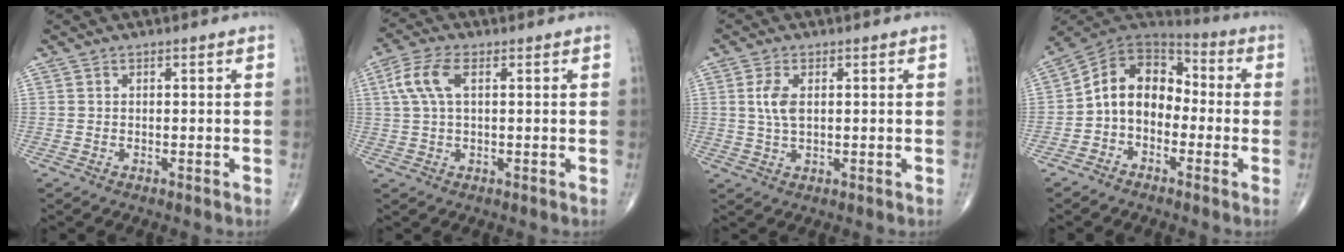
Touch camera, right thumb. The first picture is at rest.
{"total": 6.8, "force": [1.9, 3.1, 5.8], "torque": [-0.140, 0.018, 0.038]}
{"total": 4.5, "force": [0.9, 2.3, 3.7], "torque": [-0.082, -0.001, 0.018]}
{"total": 11.8, "force": [-2.0, 8.9, 7.6], "torque": [-0.098, 0.057, -0.052]}